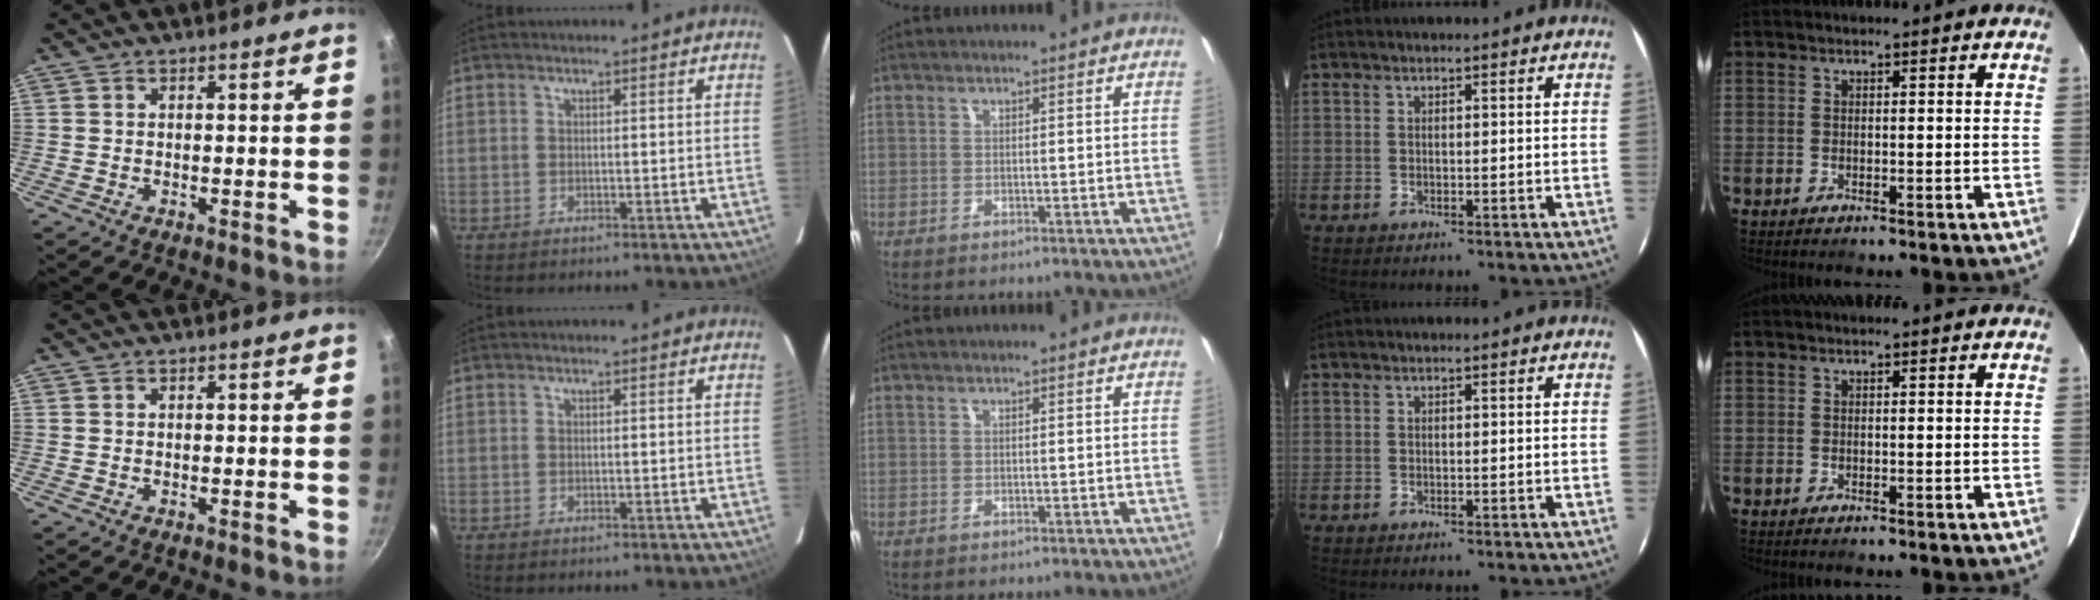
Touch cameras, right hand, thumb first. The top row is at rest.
{}